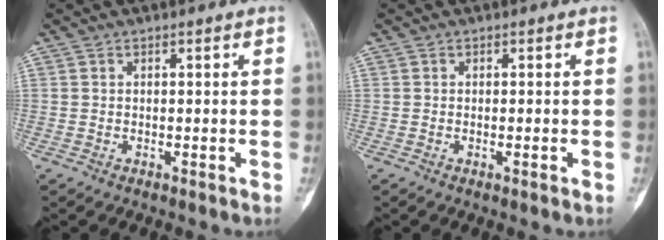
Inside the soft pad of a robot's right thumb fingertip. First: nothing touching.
{"total": 1.0, "force": [-0.3, 0.1, 0.9], "torque": [-0.011, -0.001, -0.003]}